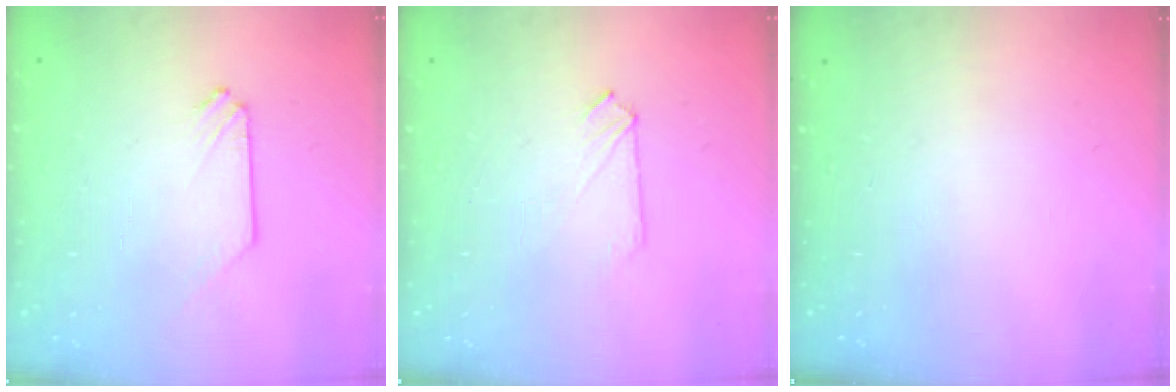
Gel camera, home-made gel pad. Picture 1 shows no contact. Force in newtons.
{"total": 2.6, "press": 2.6, "slide": 0.6}
{"total": 0.0}